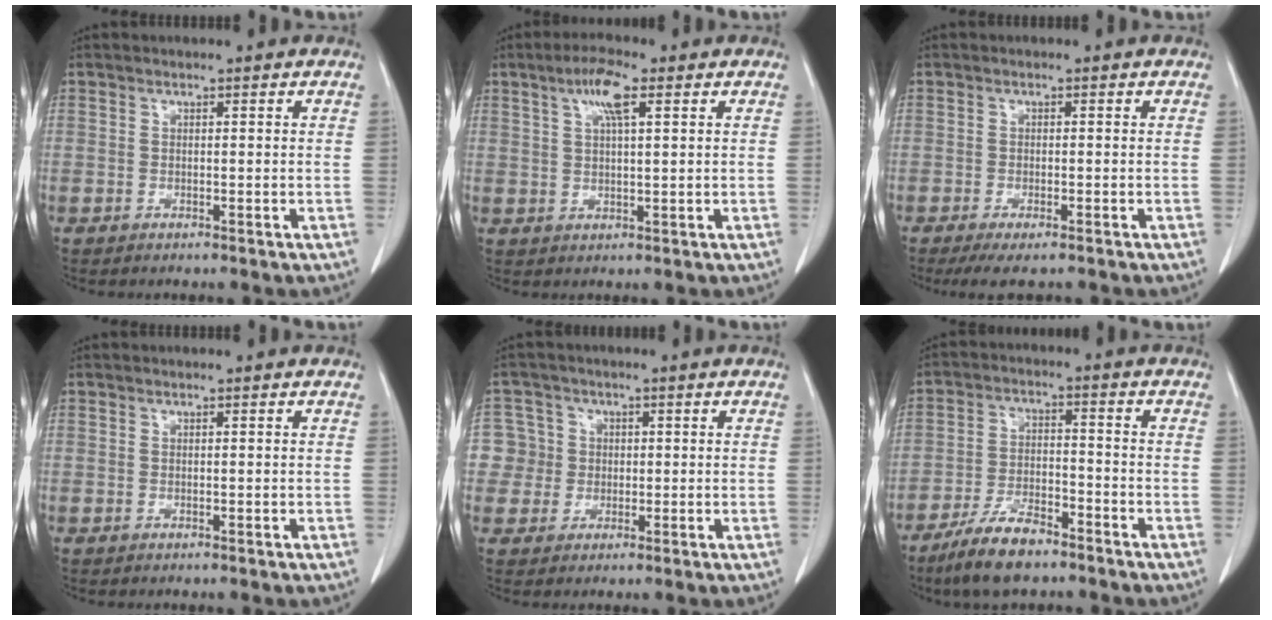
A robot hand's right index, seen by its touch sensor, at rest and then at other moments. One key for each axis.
{"total": 5.7, "fx": 2.6, "fy": 1.3, "fz": 4.9, "tx": -0.097, "ty": 0.009, "tz": 0.049}
{"total": 6.2, "fx": -4.5, "fy": 1.8, "fz": 3.9, "tx": -0.063, "ty": -0.013, "tz": -0.070}
{"total": 0.0}
{"total": 6.7, "fx": 0.2, "fy": 6.7, "fz": 0.3, "tx": -0.008, "ty": 0.030, "tz": 0.011}
{"total": 9.7, "fx": -7.2, "fy": 2.9, "fz": 5.7, "tx": -0.113, "ty": -0.011, "tz": -0.134}